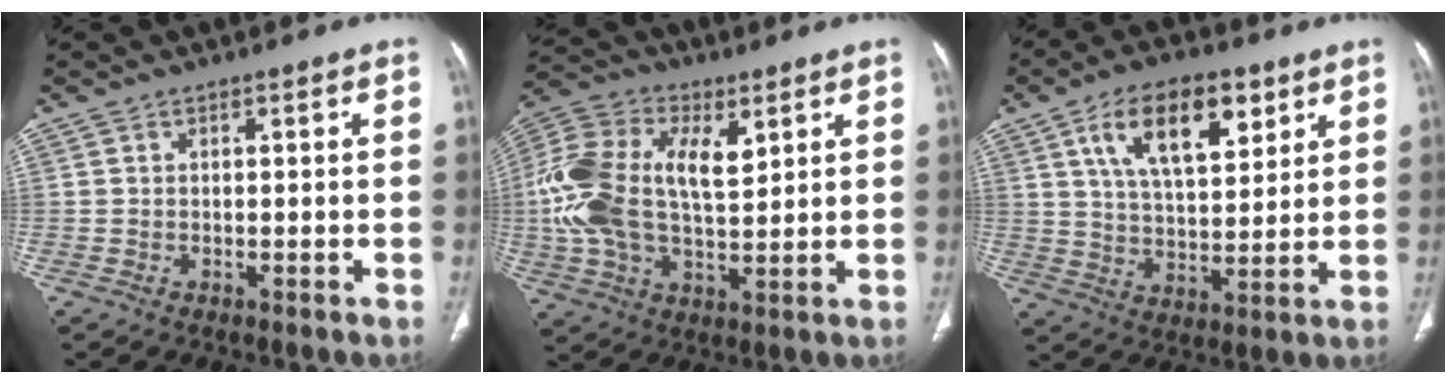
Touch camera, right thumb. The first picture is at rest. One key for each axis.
{"total": 17.9, "fx": 3.8, "fy": 10.2, "fz": 14.3, "tx": -0.287, "ty": 0.008, "tz": 0.065}
{"total": 14.9, "fx": 6.9, "fy": 7.3, "fz": 11.0, "tx": -0.150, "ty": -0.022, "tz": 0.121}